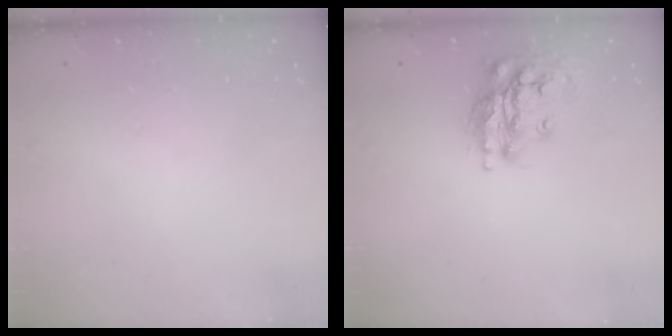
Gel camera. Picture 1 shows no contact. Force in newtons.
{"total": 16.3, "press": 16.2, "slide": 1.1}